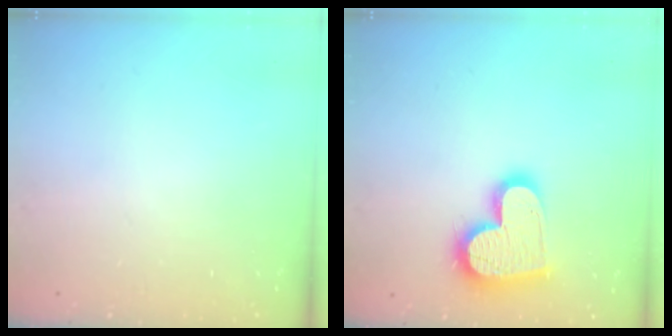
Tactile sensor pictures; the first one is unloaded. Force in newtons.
{"total": 16.7, "press": 16.7, "slide": 1.1}